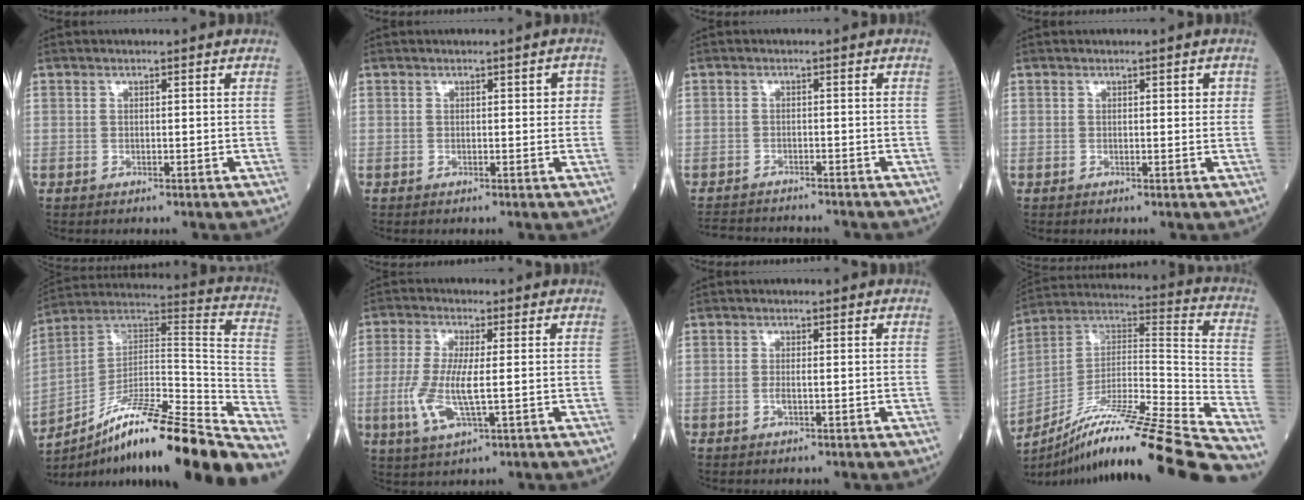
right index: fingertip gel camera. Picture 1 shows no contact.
{"total": 2.0, "force": [0.4, 1.0, 1.7], "torque": [-0.013, 0.011, 0.003]}
{"total": 8.4, "force": [-8.0, 1.0, 2.2], "torque": [-0.033, -0.008, -0.116]}
{"total": 1.3, "force": [0.4, 0.6, 1.1], "torque": [-0.011, 0.002, 0.005]}
{"total": 28.3, "force": [-21.9, 0.5, 17.9], "torque": [-0.227, 0.001, -0.361]}
{"total": 7.5, "force": [-1.1, 1.4, 7.3], "torque": [-0.171, -0.013, -0.023]}
{"total": 0.9, "force": [-0.2, 0.0, 0.9], "torque": [-0.022, -0.002, -0.005]}
{"total": 26.2, "force": [-21.4, -1.4, 15.0], "torque": [-0.225, -0.013, -0.365]}